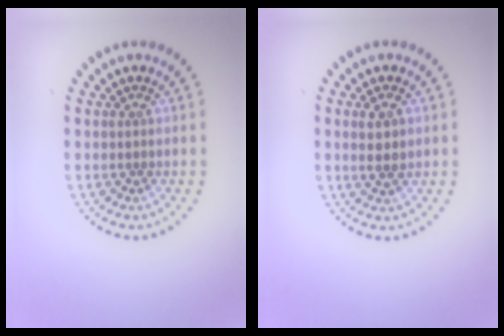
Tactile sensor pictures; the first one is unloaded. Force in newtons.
{"total": 2.3, "press": 2.2, "slide": 0.6}